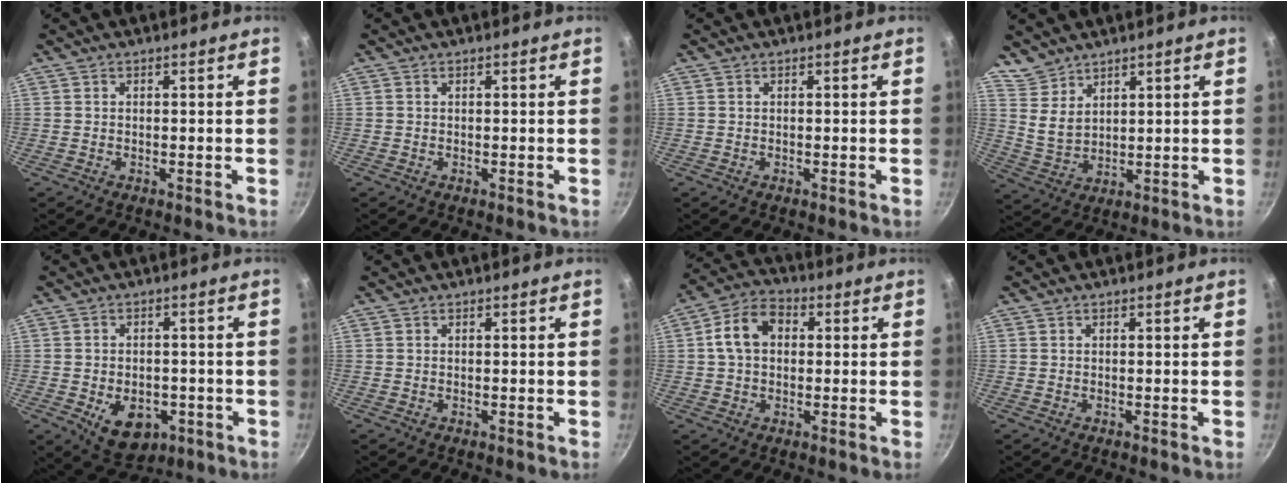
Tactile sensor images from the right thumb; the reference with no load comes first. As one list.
[{"total": 0.0}, {"total": 0.0}, {"total": 6.0, "force": [5.0, 3.1, 1.4], "torque": [-0.012, -0.021, 0.109]}, {"total": 9.4, "force": [-3.0, 6.5, 6.0], "torque": [-0.064, 0.001, -0.030]}, {"total": 0.0}, {"total": 9.1, "force": [1.2, 6.6, 6.2], "torque": [-0.093, 0.024, 0.009]}, {"total": 0.0}]